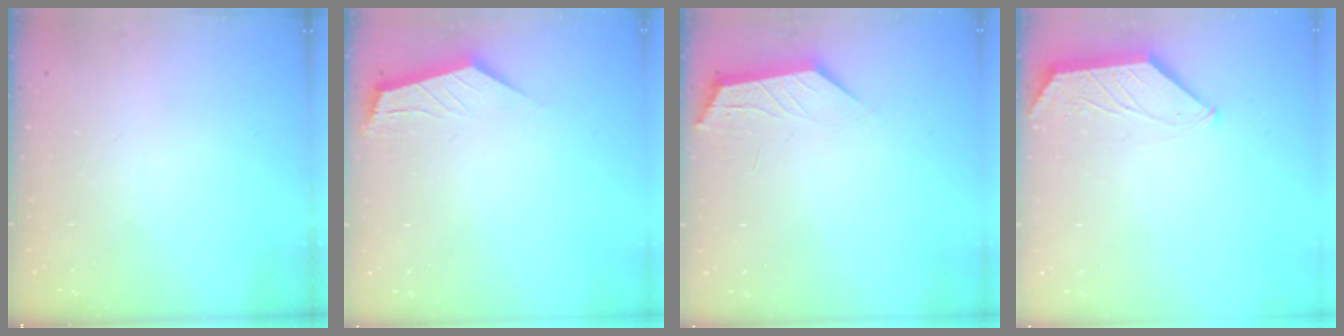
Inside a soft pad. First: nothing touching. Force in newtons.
{"total": 2.8, "press": 2.8, "slide": 0.4}
{"total": 1.6, "press": 1.6, "slide": 0.4}
{"total": 1.2, "press": 1.1, "slide": 0.3}